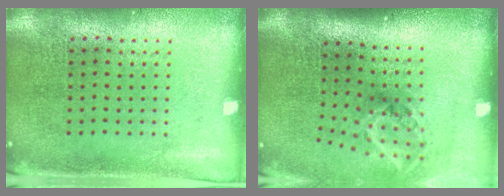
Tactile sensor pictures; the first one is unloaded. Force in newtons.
{"total": 2.0, "press": 1.3, "slide": 1.5}